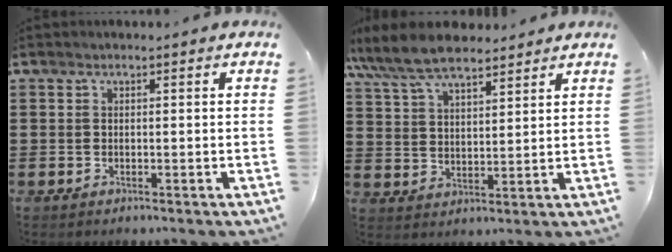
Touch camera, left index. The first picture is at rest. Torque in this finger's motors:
{"motor_torque": [1.56, -0.58, 1.05, 0.21]}